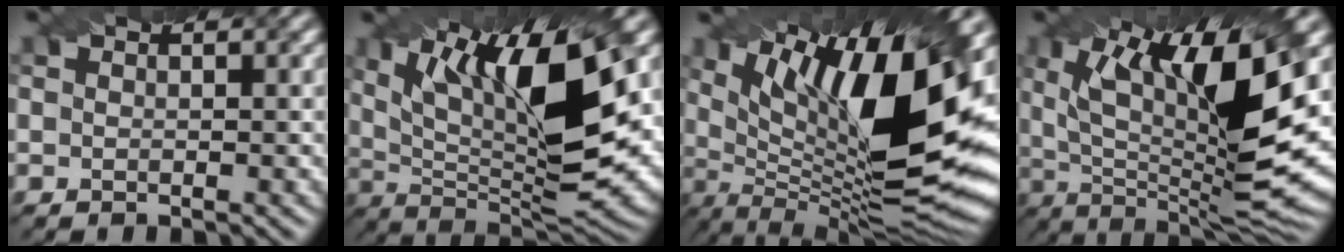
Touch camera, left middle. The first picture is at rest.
{"total": 14.3, "force": [4.4, 4.1, 13.0], "torque": [-0.211, -0.004, 0.076]}
{"total": 17.1, "force": [5.4, 5.1, 15.4], "torque": [-0.246, 0.004, 0.102]}
{"total": 14.9, "force": [4.1, 4.5, 13.6], "torque": [-0.224, -0.012, 0.073]}